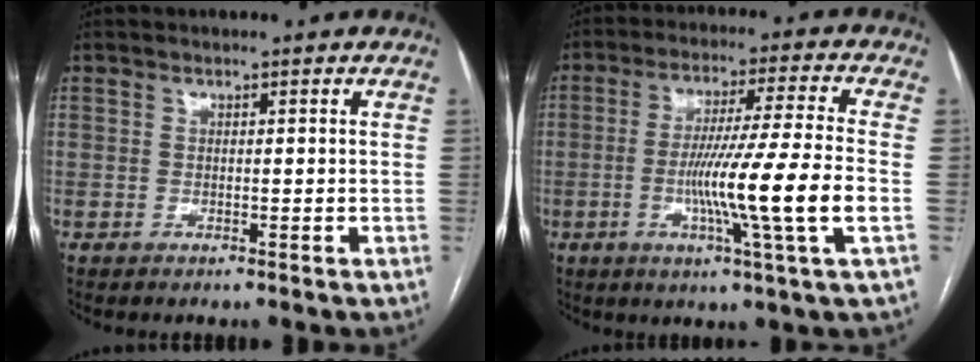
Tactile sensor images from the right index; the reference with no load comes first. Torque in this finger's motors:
{"motor_torque": [1.88, -0.26, 0.95, 0.21]}